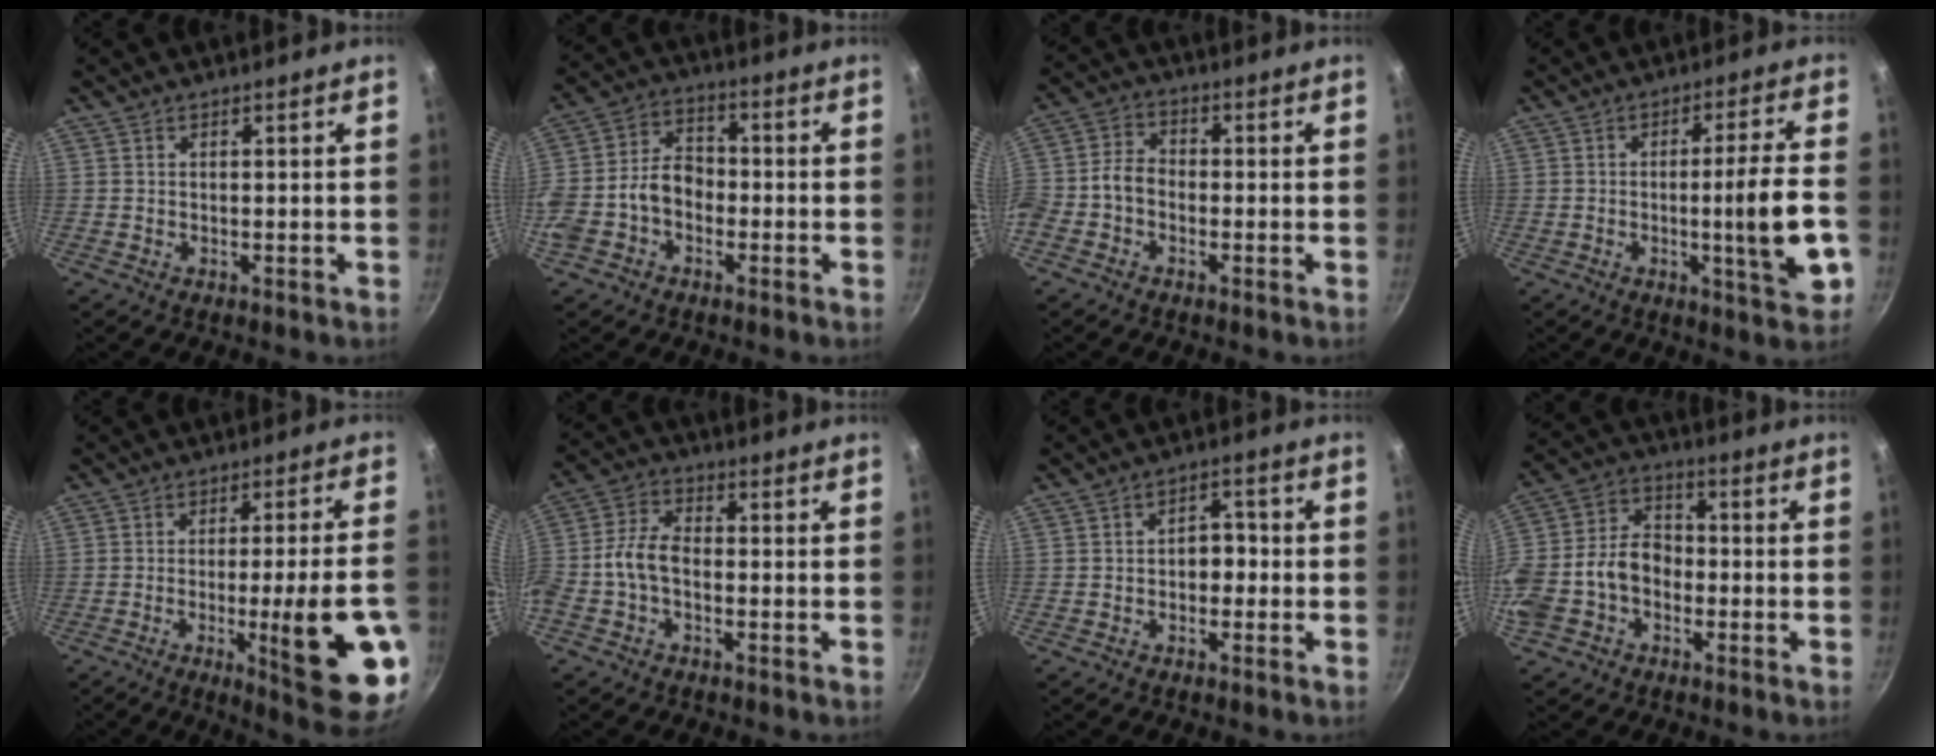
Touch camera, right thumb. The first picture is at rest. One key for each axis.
{"total": 9.8, "fx": -2.8, "fy": 7.1, "fz": 6.1, "tx": -0.095, "ty": 0.043, "tz": -0.064}
{"total": 5.9, "fx": -2.3, "fy": 4.3, "fz": 3.3, "tx": -0.063, "ty": 0.036, "tz": -0.059}
{"total": 11.5, "fx": -2.7, "fy": 1.0, "fz": 11.1, "tx": -0.160, "ty": 0.010, "tz": -0.039}
{"total": 18.8, "fx": -5.4, "fy": 2.8, "fz": 17.8, "tx": -0.227, "ty": 0.012, "tz": -0.066}
{"total": 6.9, "fx": -2.1, "fy": 4.0, "fz": 5.2, "tx": -0.110, "ty": 0.034, "tz": -0.053}
{"total": 3.9, "fx": -0.9, "fy": 2.8, "fz": 2.6, "tx": -0.004, "ty": 0.018, "tz": -0.017}
{"total": 13.8, "fx": -3.9, "fy": 10.1, "fz": 8.6, "tx": -0.154, "ty": 0.050, "tz": -0.082}